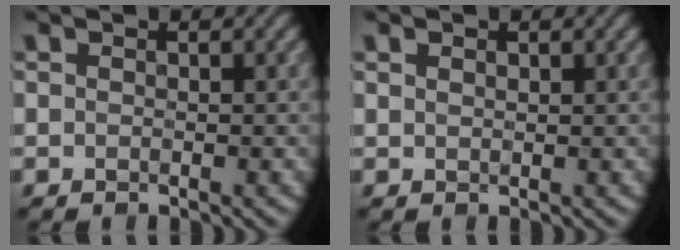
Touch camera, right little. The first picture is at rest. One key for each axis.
{"total": 0.6, "fx": 0.4, "fy": 0.4, "fz": 0.3, "tx": -0.007, "ty": 0.001, "tz": 0.010}